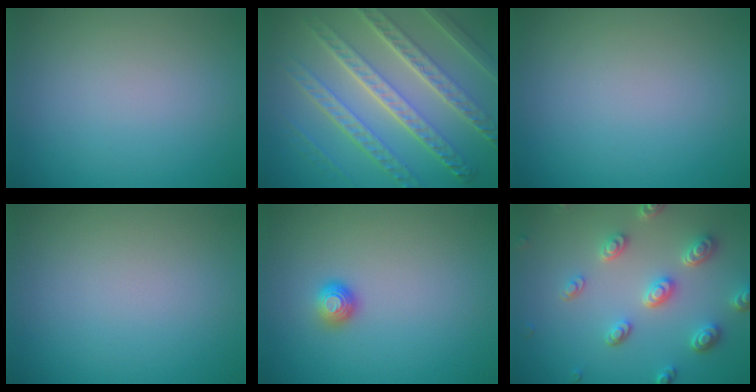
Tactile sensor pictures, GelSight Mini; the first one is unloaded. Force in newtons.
{"total": 8.8, "press": 6.2, "slide": 6.2}
{"total": 0.0}
{"total": 0.0}
{"total": 1.3, "press": 1.0, "slide": 0.8}
{"total": 4.6, "press": 3.7, "slide": 2.8}